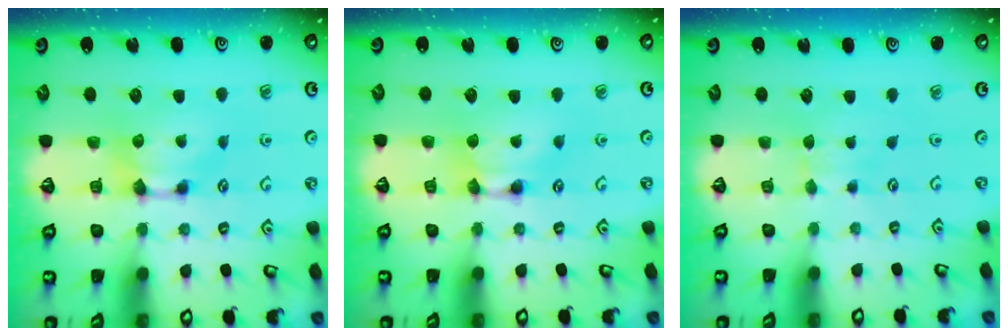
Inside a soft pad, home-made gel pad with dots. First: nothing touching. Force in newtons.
{"total": 1.6, "press": 1.6, "slide": 0.2}
{"total": 2.2, "press": 2.2, "slide": 0.4}